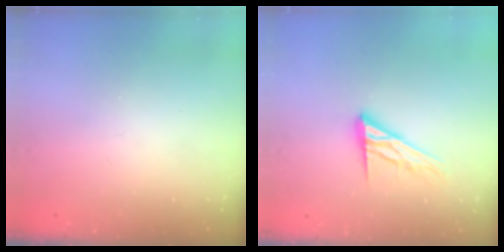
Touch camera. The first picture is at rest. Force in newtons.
{"total": 13.1, "press": 13.1, "slide": 1.2}